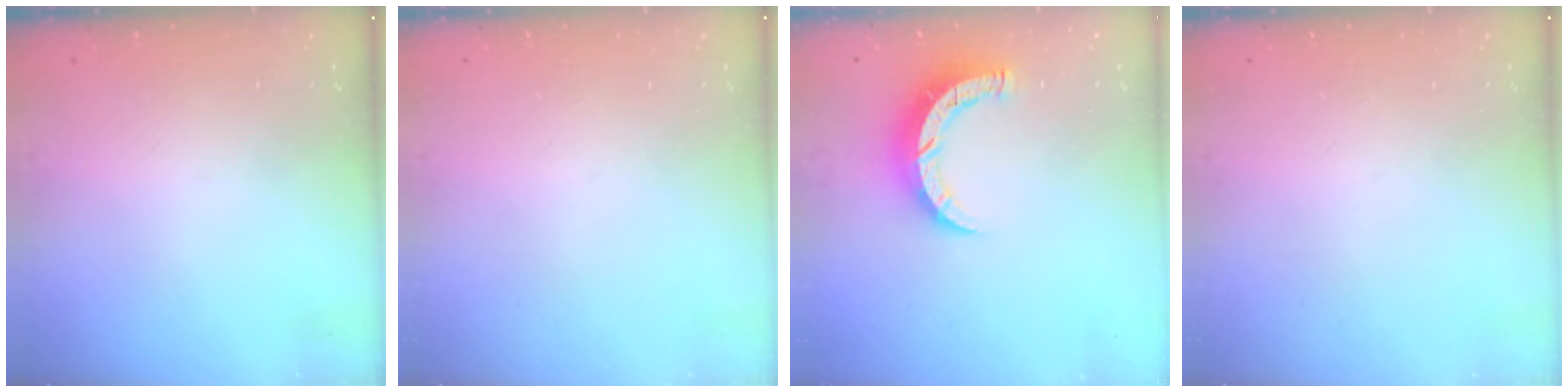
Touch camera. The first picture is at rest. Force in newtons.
{"total": 0.0}
{"total": 7.9, "press": 7.9, "slide": 0.5}
{"total": 0.0}